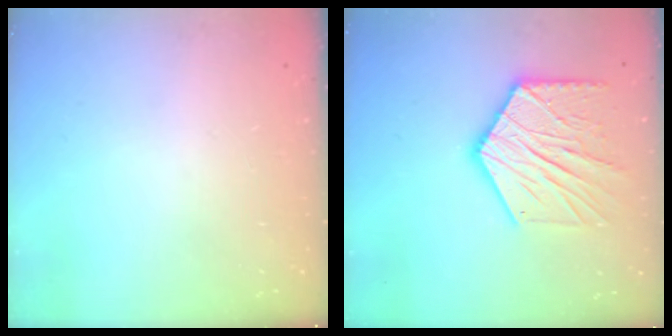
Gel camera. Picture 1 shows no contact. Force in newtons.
{"total": 17.7, "press": 17.6, "slide": 1.4}